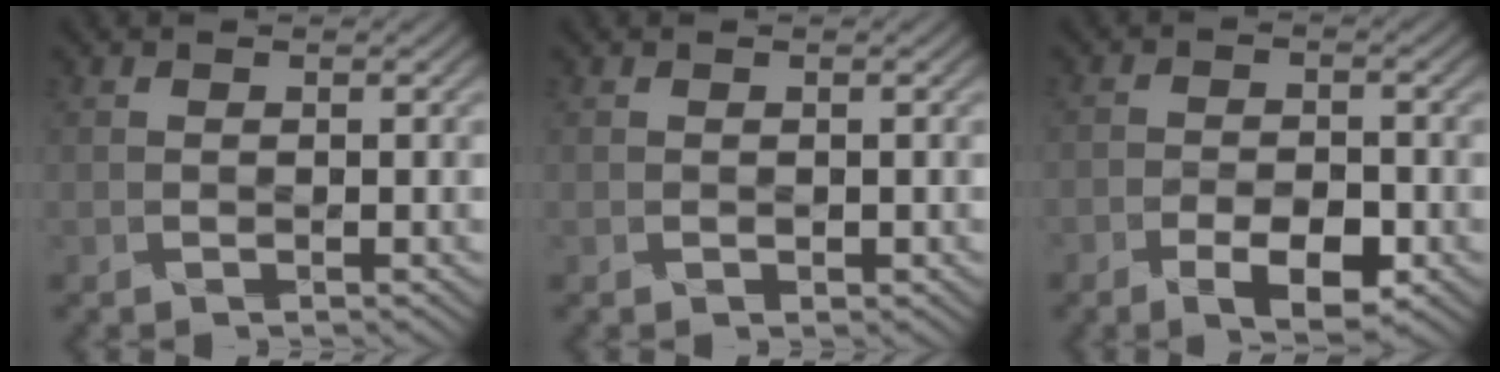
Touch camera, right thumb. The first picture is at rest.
{"total": 0.5, "force": [0.1, 0.5, 0.2], "torque": [-0.008, -0.001, 0.003]}
{"total": 6.1, "force": [-3.6, 2.4, 4.4], "torque": [-0.086, -0.005, -0.047]}